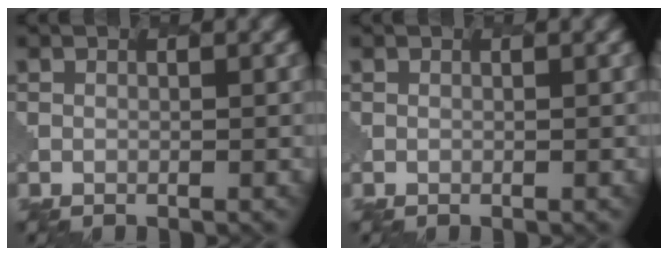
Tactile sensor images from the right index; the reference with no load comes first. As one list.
[{"total": 0.0}]